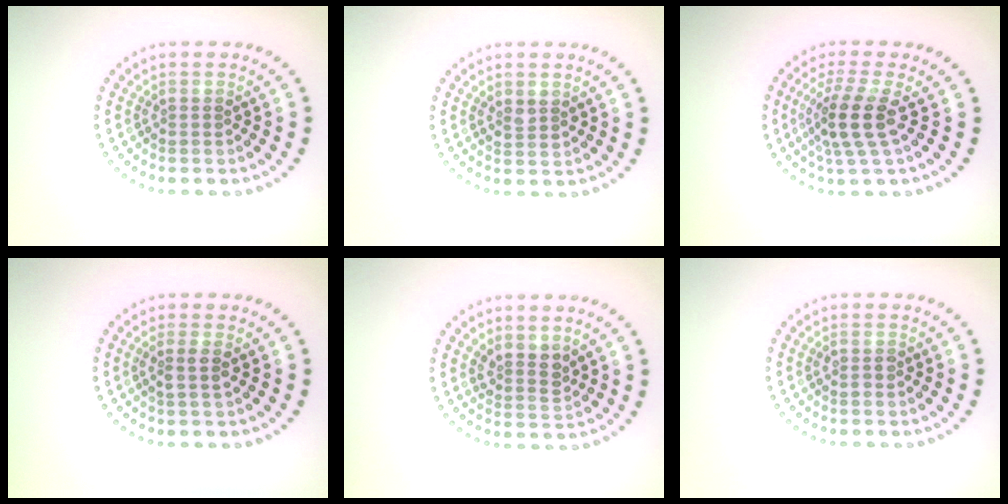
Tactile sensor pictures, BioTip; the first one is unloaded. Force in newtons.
{"total": 1.4, "press": 1.4, "slide": 0.3}
{"total": 3.8, "press": 3.0, "slide": 2.4}
{"total": 1.5, "press": 1.2, "slide": 0.9}
{"total": 2.1, "press": 1.7, "slide": 1.4}
{"total": 0.8, "press": 0.8, "slide": 0.2}